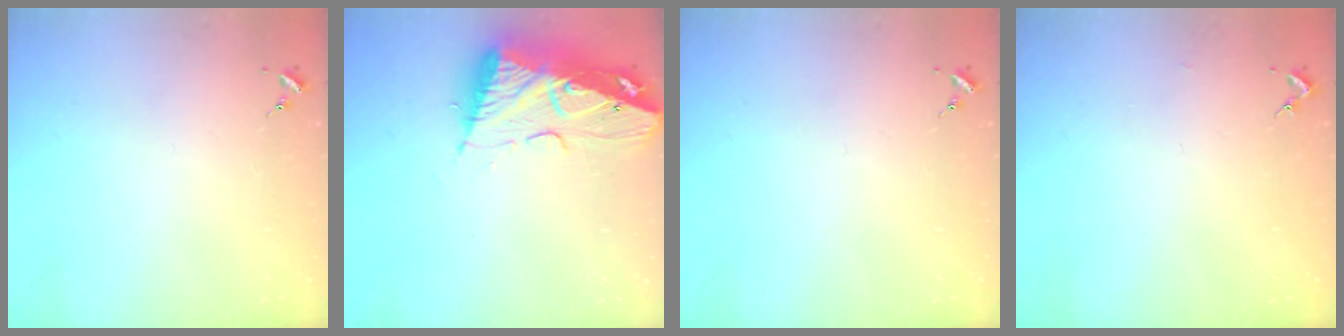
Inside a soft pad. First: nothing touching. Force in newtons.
{"total": 14.6, "press": 14.5, "slide": 1.7}
{"total": 0.0}
{"total": 1.3, "press": 1.3, "slide": 0.1}